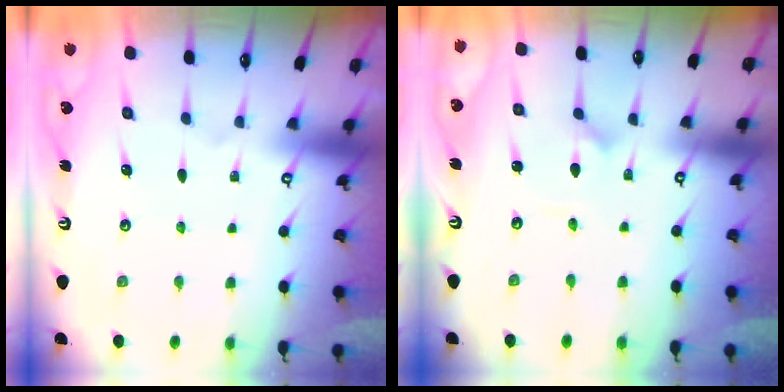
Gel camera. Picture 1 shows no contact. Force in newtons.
{"total": 1.5, "press": 1.5, "slide": 0.1}